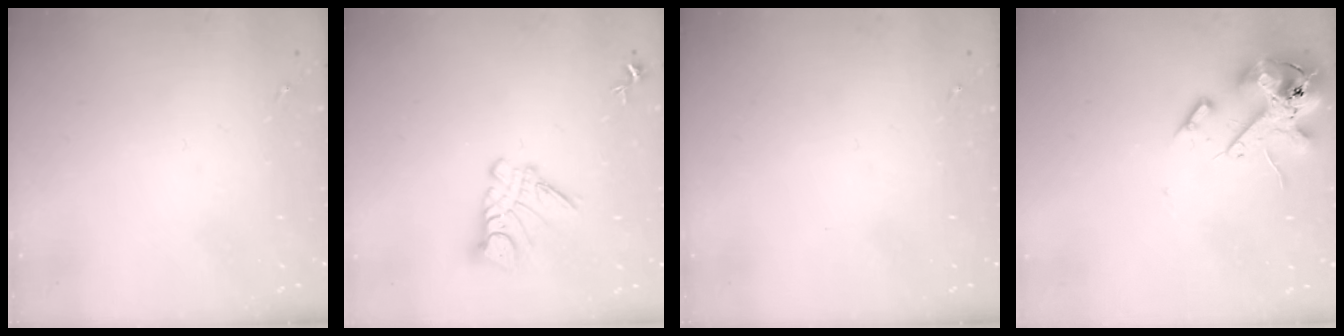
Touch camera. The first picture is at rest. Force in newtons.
{"total": 9.7, "press": 9.7, "slide": 0.9}
{"total": 0.0}
{"total": 14.5, "press": 14.4, "slide": 2.4}